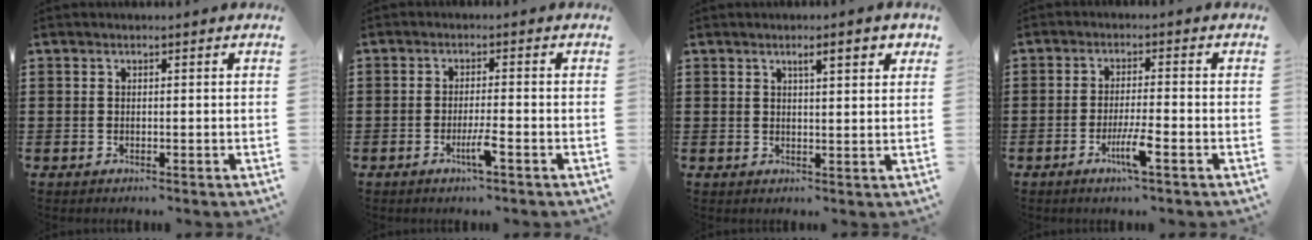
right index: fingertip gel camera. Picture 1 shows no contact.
{"total": 3.4, "force": [-1.8, 0.0, 2.9], "torque": [-0.056, -0.008, -0.034]}
{"total": 3.2, "force": [1.7, 0.5, 2.7], "torque": [-0.047, 0.002, 0.025]}
{"total": 4.9, "force": [-2.4, 0.2, 4.3], "torque": [-0.083, -0.014, -0.044]}